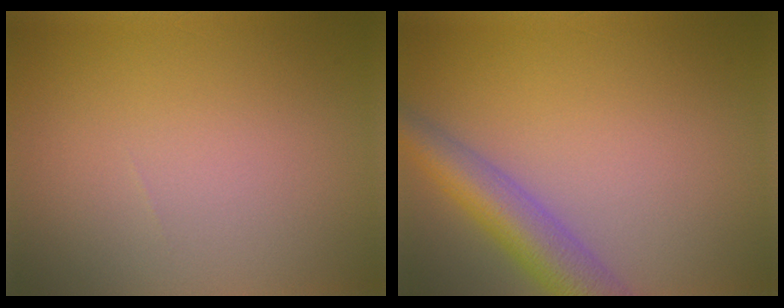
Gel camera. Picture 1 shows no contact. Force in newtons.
{"total": 5.2, "press": 5.2, "slide": 0.3}